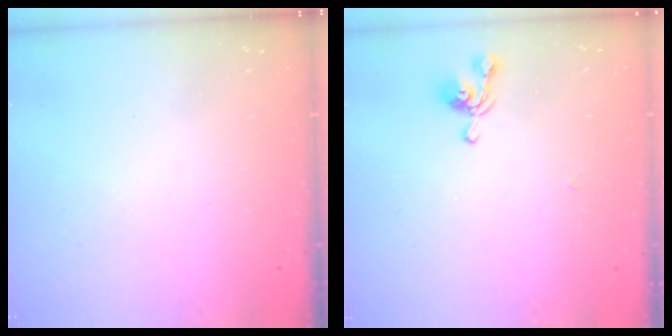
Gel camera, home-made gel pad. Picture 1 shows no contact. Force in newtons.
{"total": 2.8, "press": 2.7, "slide": 0.7}